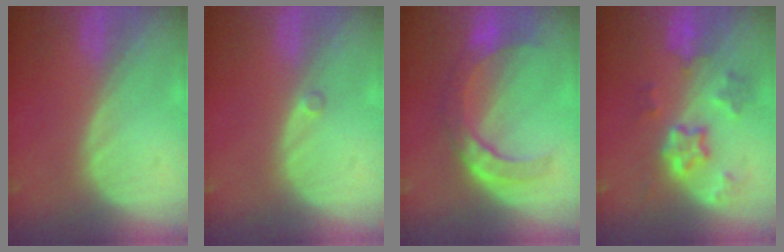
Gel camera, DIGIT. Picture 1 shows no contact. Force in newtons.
{"total": 0.6, "press": 0.6, "slide": 0.1}
{"total": 7.5, "press": 7.3, "slide": 1.8}
{"total": 7.1, "press": 6.4, "slide": 3.2}